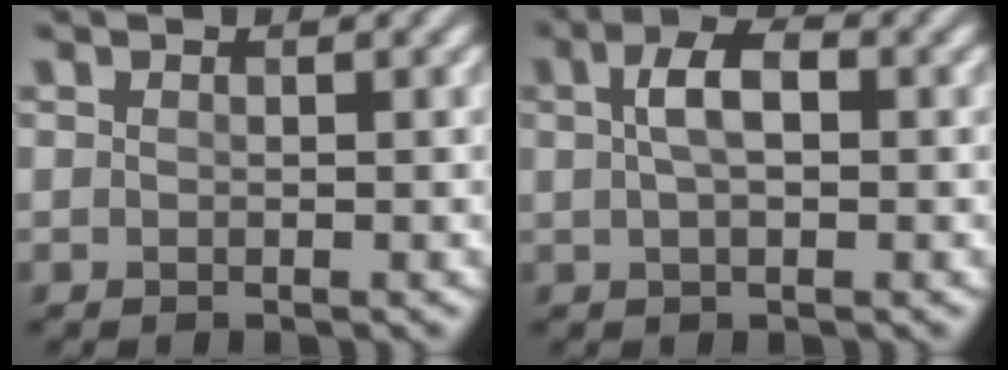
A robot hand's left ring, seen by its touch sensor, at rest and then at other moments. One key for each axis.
{"total": 3.3, "fx": 0.6, "fy": 1.5, "fz": 2.9, "tx": -0.056, "ty": 0.007, "tz": 0.007}